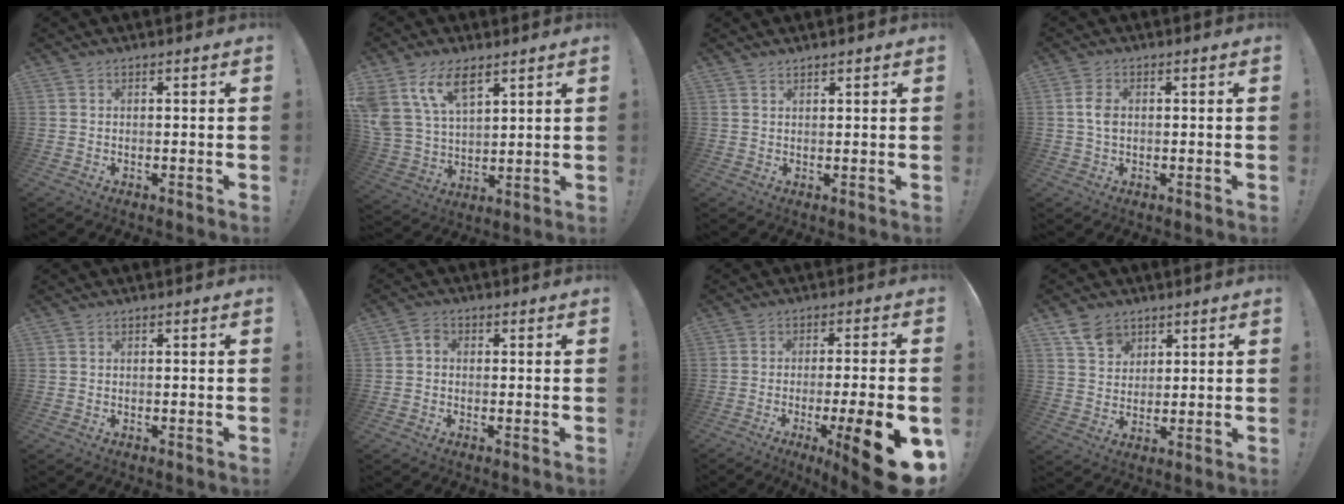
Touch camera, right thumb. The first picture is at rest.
{"total": 13.4, "force": [8.3, 7.2, 7.7], "torque": [-0.168, -0.037, 0.157]}
{"total": 1.1, "force": [1.1, 0.2, 0.2], "torque": [0.001, -0.006, 0.019]}
{"total": 4.0, "force": [0.2, 2.6, 3.1], "torque": [-0.049, 0.000, -0.001]}
{"total": 0.0}
{"total": 2.1, "force": [-0.4, 1.5, 1.4], "torque": [-0.024, 0.006, -0.008]}
{"total": 16.8, "force": [-6.7, 2.2, 15.2], "torque": [-0.205, 0.024, -0.088]}
{"total": 7.6, "force": [5.2, 5.4, 1.3], "torque": [-0.019, -0.026, 0.102]}